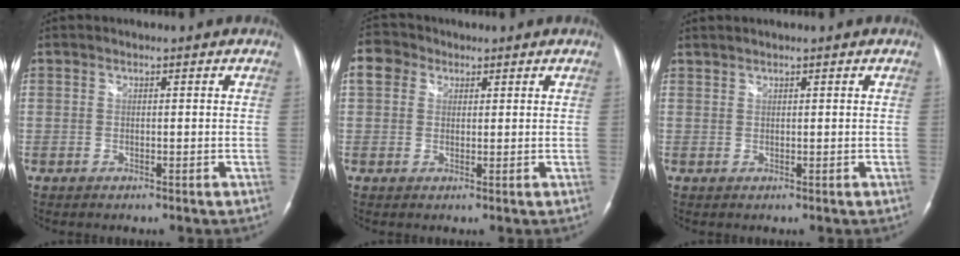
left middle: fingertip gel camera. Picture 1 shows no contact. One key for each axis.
{"total": 4.5, "fx": 2.0, "fy": 3.6, "fz": 1.7, "tx": -0.047, "ty": 0.022, "tz": 0.038}
{"total": 1.0, "fx": 1.0, "fy": 0.0, "fz": 0.2, "tx": -0.007, "ty": 0.008, "tz": 0.024}